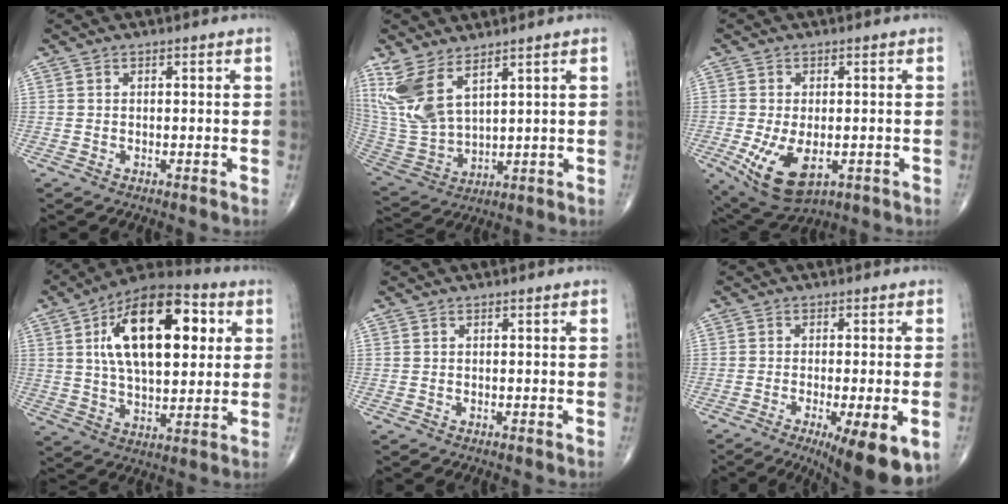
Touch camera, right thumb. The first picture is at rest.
{"total": 11.5, "force": [6.8, 4.9, 7.9], "torque": [-0.176, -0.030, 0.159]}
{"total": 10.2, "force": [-2.9, 5.5, 8.1], "torque": [-0.142, -0.011, -0.034]}
{"total": 22.2, "force": [5.8, 11.0, 18.3], "torque": [-0.271, 0.005, 0.089]}
{"total": 0.0}
{"total": 13.1, "force": [-6.1, 3.1, 11.2], "torque": [-0.130, -0.008, -0.083]}